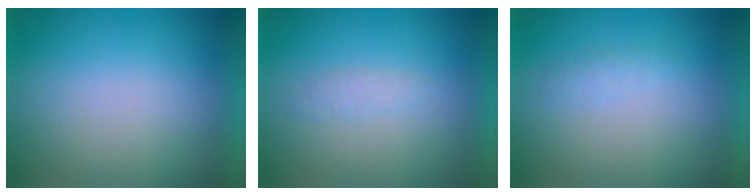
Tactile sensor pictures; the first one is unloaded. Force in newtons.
{"total": 1.4}
{"total": 1.1}